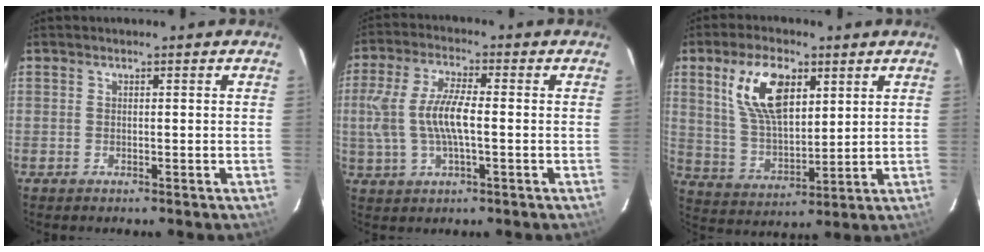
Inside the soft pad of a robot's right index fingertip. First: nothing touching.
{"total": 10.1, "force": [-0.5, 3.4, 9.5], "torque": [-0.196, 0.007, -0.007]}
{"total": 13.3, "force": [5.7, 6.5, 10.1], "torque": [-0.192, 0.013, 0.117]}